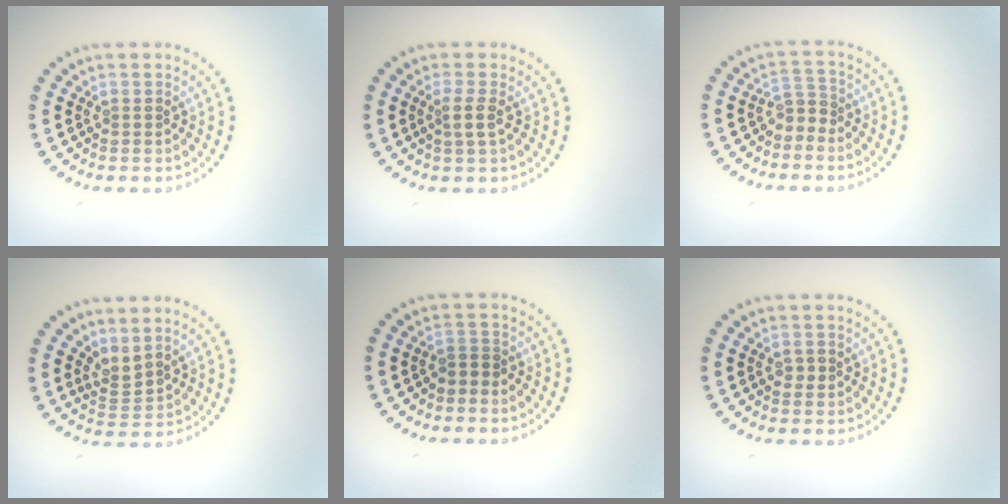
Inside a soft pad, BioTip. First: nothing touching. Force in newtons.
{"total": 1.5, "press": 1.2, "slide": 0.9}
{"total": 1.7, "press": 1.1, "slide": 1.3}
{"total": 2.2, "press": 1.5, "slide": 1.6}
{"total": 1.4, "press": 1.1, "slide": 0.8}
{"total": 1.0, "press": 1.0, "slide": 0.1}